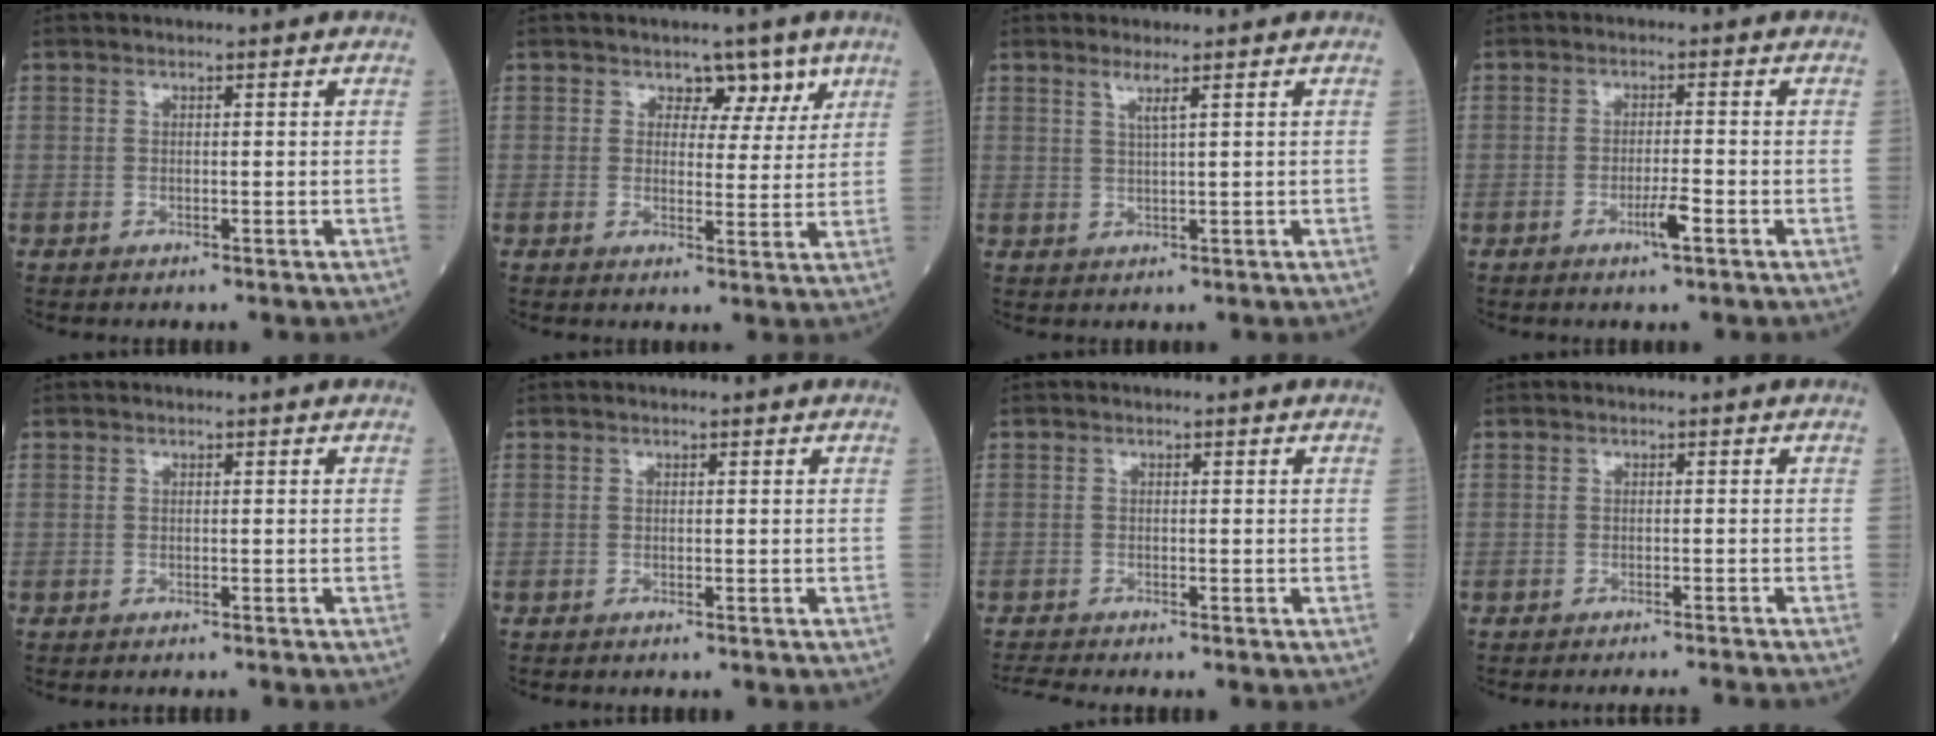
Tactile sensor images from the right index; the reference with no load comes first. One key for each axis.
{"total": 4.5, "fx": 2.7, "fy": 3.0, "fz": 1.9, "tx": -0.008, "ty": 0.002, "tz": 0.034}
{"total": 1.8, "fx": 1.1, "fy": -0.5, "fz": 1.3, "tx": -0.030, "ty": -0.006, "tz": 0.024}
{"total": 3.0, "fx": -1.6, "fy": -0.1, "fz": 2.6, "tx": -0.049, "ty": -0.003, "tz": -0.030}
{"total": 0.9, "fx": -0.8, "fy": -0.1, "fz": 0.4, "tx": -0.004, "ty": 0.001, "tz": -0.010}
{"total": 0.0}
{"total": 2.0, "fx": -1.8, "fy": -0.8, "fz": 0.1, "tx": -0.017, "ty": -0.015, "tz": -0.037}
{"total": 5.1, "fx": -4.8, "fy": -1.3, "fz": 1.2, "tx": -0.006, "ty": -0.012, "tz": -0.059}